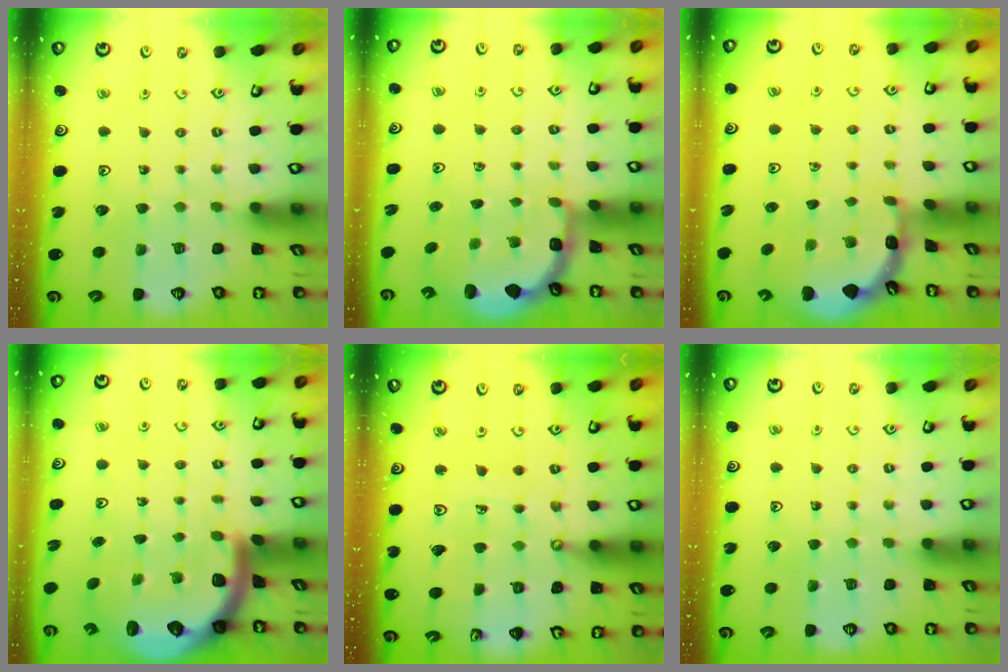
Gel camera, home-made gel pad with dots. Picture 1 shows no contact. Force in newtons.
{"total": 3.0, "press": 2.0, "slide": 2.2}
{"total": 1.5, "press": 1.5, "slide": 0.1}
{"total": 4.6, "press": 4.5, "slide": 1.1}
{"total": 11.1, "press": 11.0, "slide": 1.3}
{"total": 0.0}